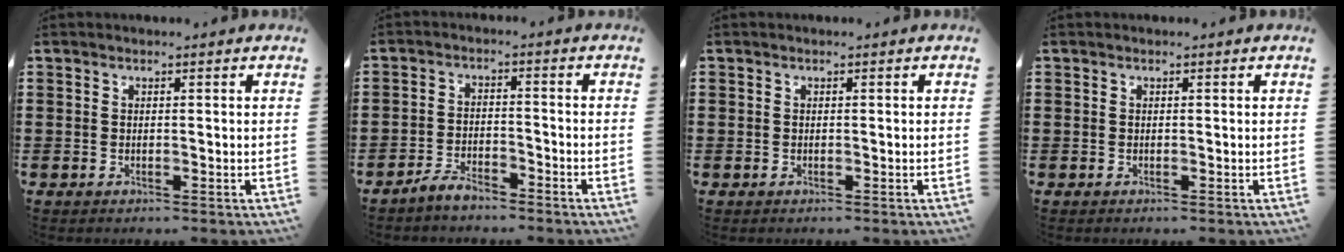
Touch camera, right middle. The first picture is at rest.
{"total": 3.8, "force": [-3.6, 0.8, 1.0], "torque": [-0.024, 0.005, -0.074]}
{"total": 0.6, "force": [-0.4, 0.5, -0.1], "torque": [0.002, 0.004, -0.010]}
{"total": 0.0}